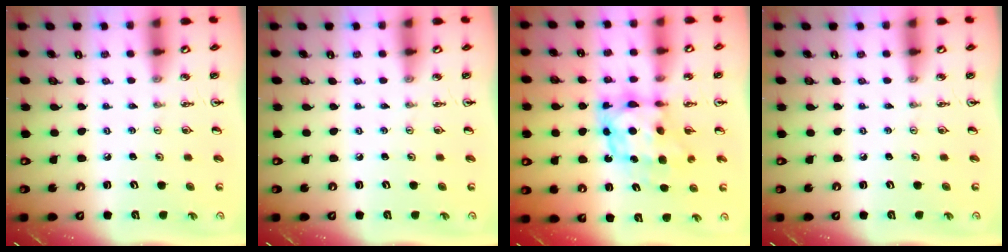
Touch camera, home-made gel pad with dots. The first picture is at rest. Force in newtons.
{"total": 0.0}
{"total": 8.9, "press": 8.8, "slide": 1.0}
{"total": 0.0}